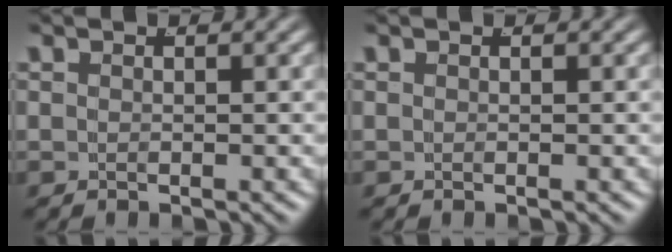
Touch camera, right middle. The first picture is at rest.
{"total": 0.0}